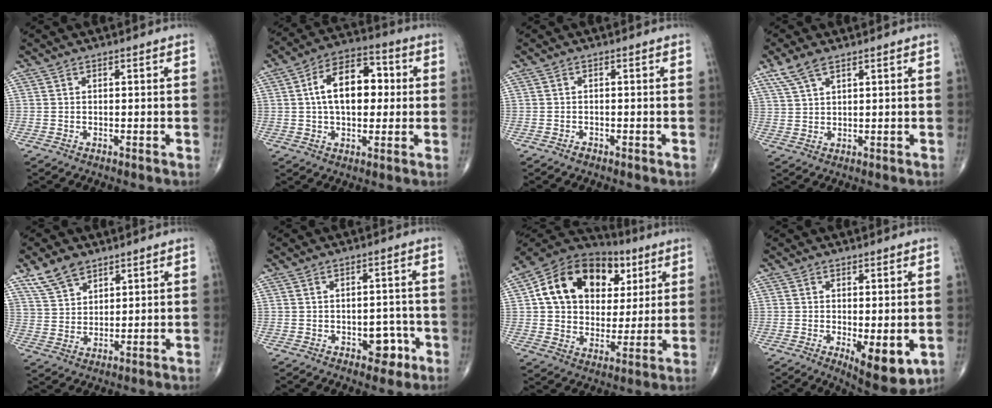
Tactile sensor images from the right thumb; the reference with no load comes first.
{"total": 13.7, "force": [1.5, 8.3, 10.8], "torque": [-0.148, 0.024, 0.015]}
{"total": 0.9, "force": [-0.7, 0.5, 0.3], "torque": [-0.003, 0.001, -0.014]}
{"total": 5.2, "force": [3.4, 2.0, 3.3], "torque": [-0.071, 0.000, 0.075]}
{"total": 7.3, "force": [5.2, 4.0, 3.2], "torque": [-0.046, -0.020, 0.108]}
{"total": 4.8, "force": [-2.0, 3.2, 3.0], "torque": [-0.012, 0.017, -0.023]}
{"total": 20.8, "force": [6.4, 15.3, 12.5], "torque": [-0.182, 0.014, 0.105]}
{"total": 8.6, "force": [-2.1, 3.3, 7.7], "torque": [-0.102, -0.021, -0.022]}